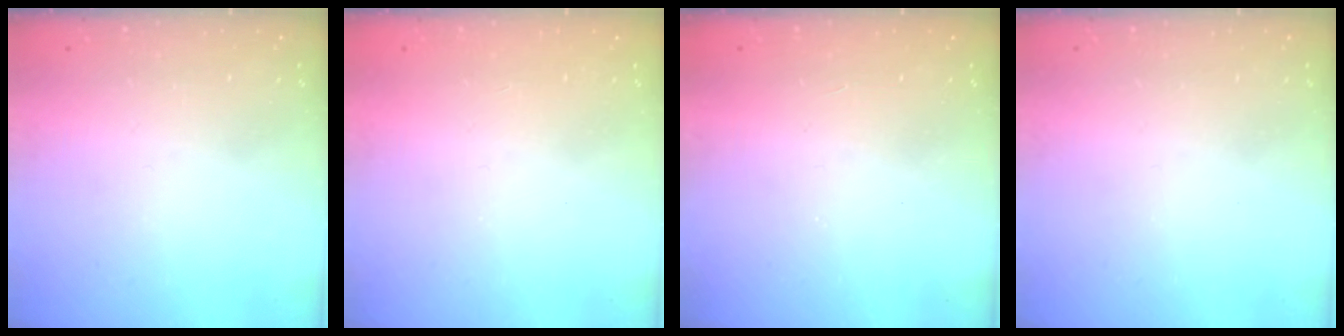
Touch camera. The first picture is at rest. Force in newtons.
{"total": 1.1, "press": 1.1, "slide": 0.1}
{"total": 1.0, "press": 1.0, "slide": 0.1}
{"total": 0.0}